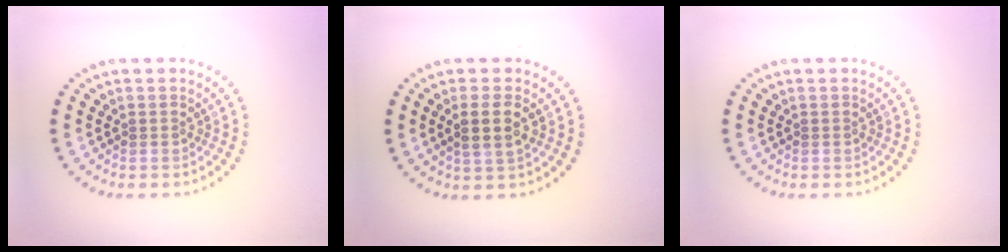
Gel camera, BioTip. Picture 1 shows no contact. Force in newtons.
{"total": 2.8, "press": 2.7, "slide": 0.9}
{"total": 0.0}